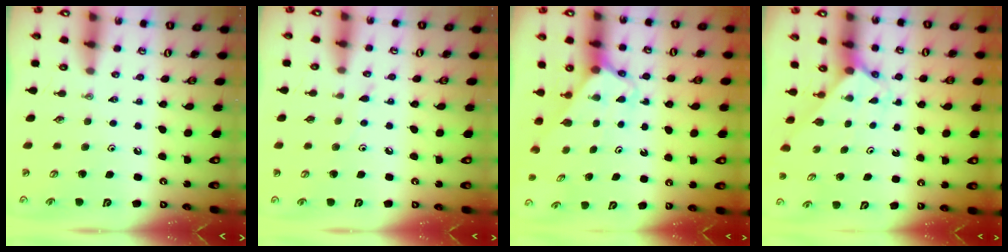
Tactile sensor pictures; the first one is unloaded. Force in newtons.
{"total": 5.2, "press": 5.2, "slide": 0.6}
{"total": 2.7, "press": 2.7, "slide": 0.1}
{"total": 2.1, "press": 2.1, "slide": 0.2}